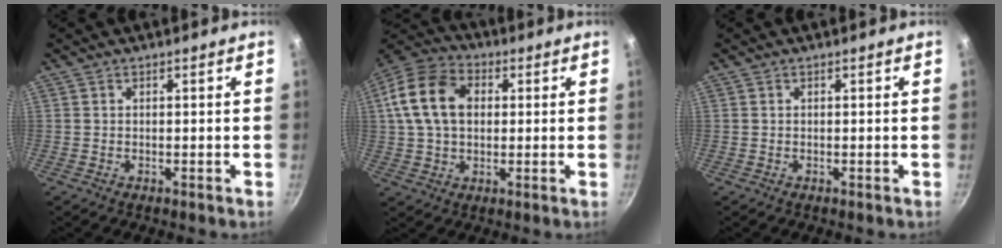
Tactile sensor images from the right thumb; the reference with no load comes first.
{"total": 14.1, "force": [2.5, 10.1, 9.5], "torque": [-0.159, 0.018, 0.032]}
{"total": 0.0}